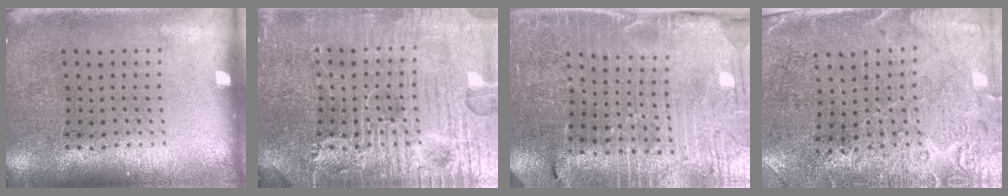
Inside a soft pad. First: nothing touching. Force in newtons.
{"total": 7.8, "press": 7.8, "slide": 0.8}
{"total": 3.6, "press": 3.6, "slide": 0.4}
{"total": 2.9, "press": 2.6, "slide": 1.2}